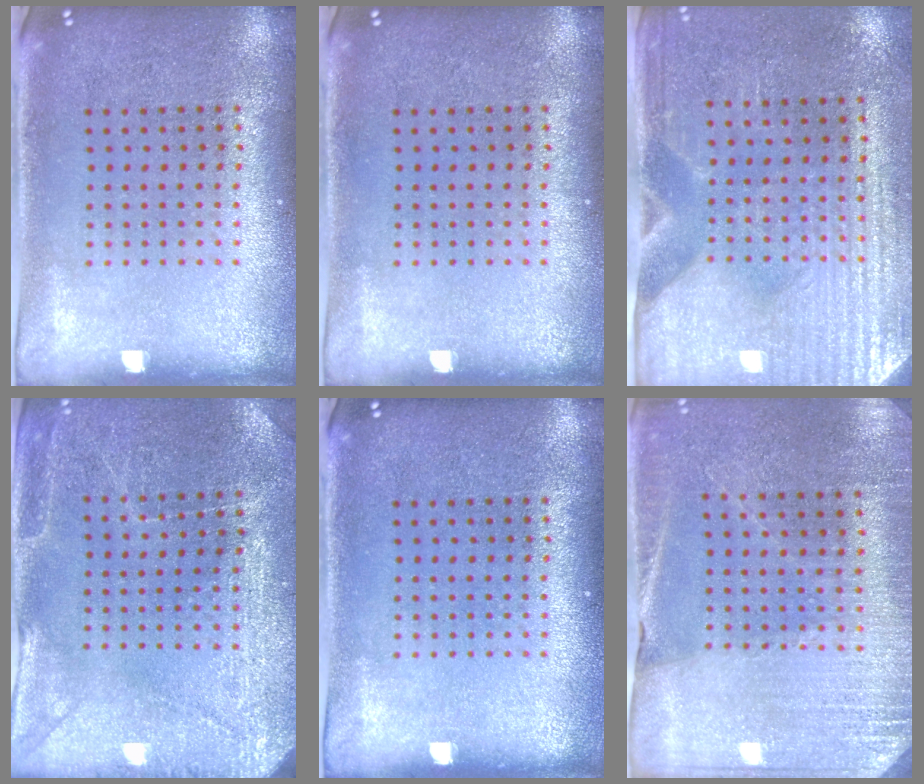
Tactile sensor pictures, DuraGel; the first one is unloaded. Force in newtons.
{"total": 0.0}
{"total": 3.1, "press": 2.8, "slide": 1.4}
{"total": 2.9, "press": 2.8, "slide": 0.3}
{"total": 0.0}
{"total": 2.7, "press": 2.6, "slide": 0.3}